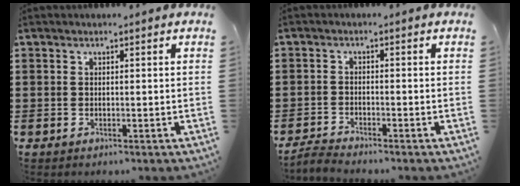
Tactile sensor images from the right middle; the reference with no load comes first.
{"total": 2.2, "force": [-2.1, 0.0, 0.5], "torque": [-0.019, -0.001, -0.045]}